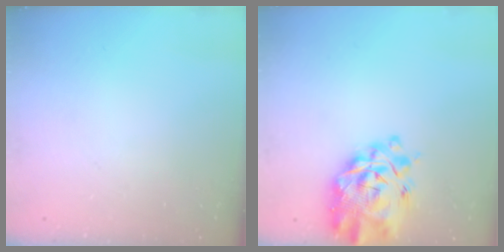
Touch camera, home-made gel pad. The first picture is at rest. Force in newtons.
{"total": 6.7, "press": 6.2, "slide": 2.7}